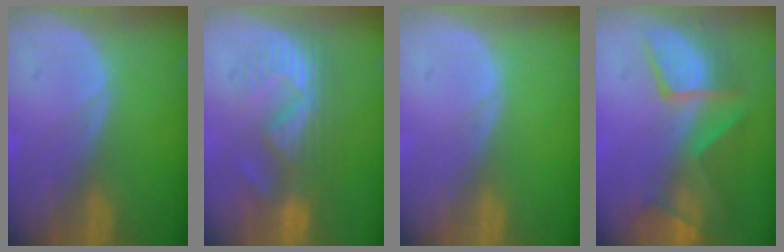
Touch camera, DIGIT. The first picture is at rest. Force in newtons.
{"total": 8.7, "press": 8.2, "slide": 3.0}
{"total": 0.0}
{"total": 9.7, "press": 8.4, "slide": 4.7}